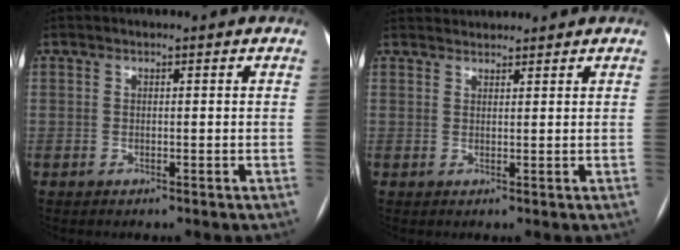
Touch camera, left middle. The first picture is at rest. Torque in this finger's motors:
{"motor_torque": [0.29, -0.60, 0.03, -0.01]}